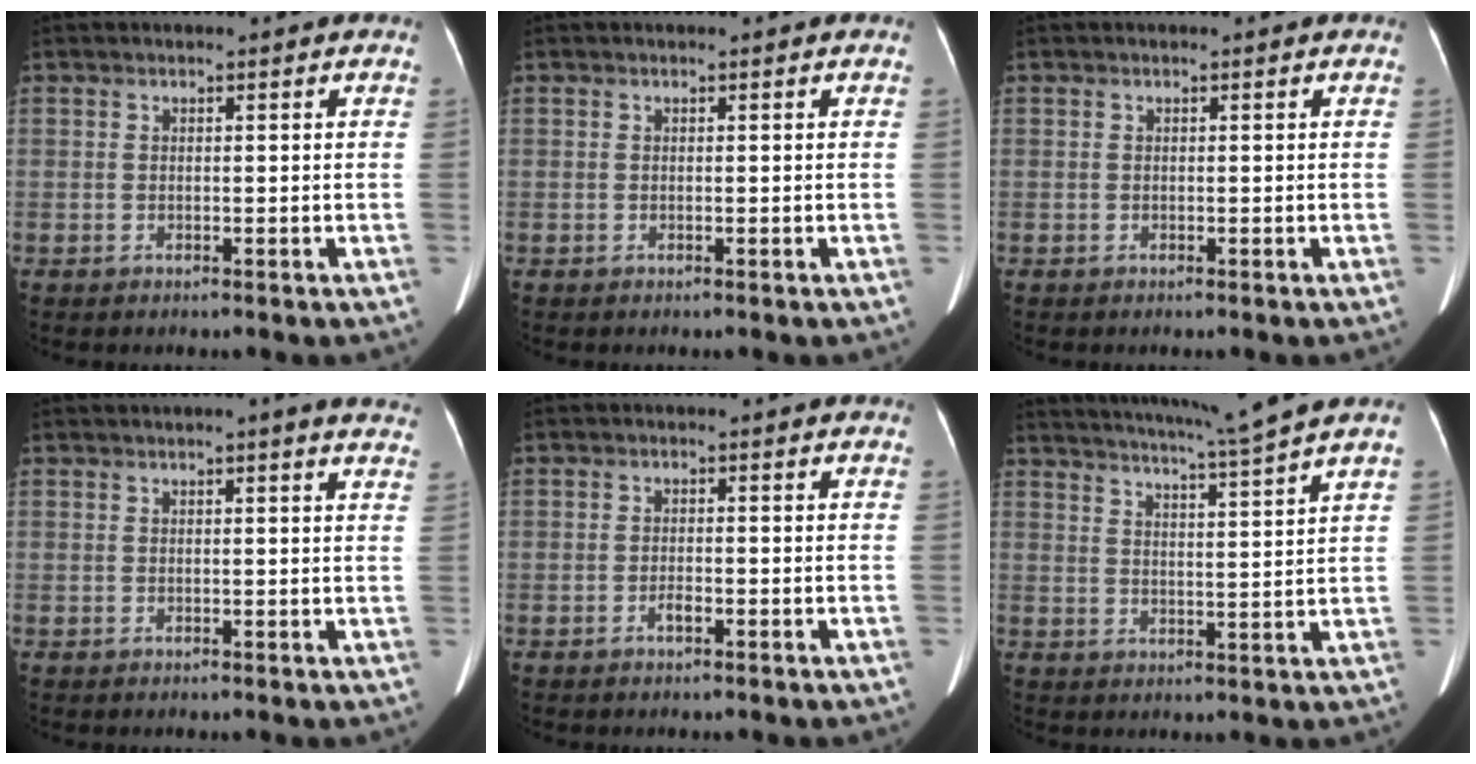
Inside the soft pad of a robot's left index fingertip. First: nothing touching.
{"total": 0.0}
{"total": 0.0}
{"total": 6.3, "force": [5.2, 0.3, 3.6], "torque": [-0.040, 0.008, 0.041]}
{"total": 2.1, "force": [-2.0, 0.3, 0.6], "torque": [-0.013, 0.001, -0.028]}
{"total": 9.9, "force": [8.5, -2.5, 4.4], "torque": [-0.079, -0.021, 0.126]}